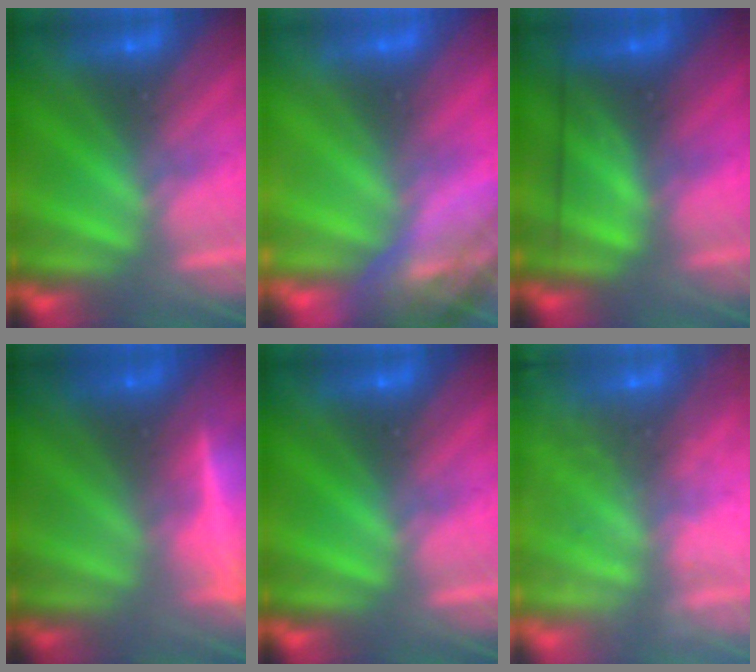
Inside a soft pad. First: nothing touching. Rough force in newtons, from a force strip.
{"total": 7.9}
{"total": 2.6}
{"total": 7.2}
{"total": 0.0}
{"total": 7.9}